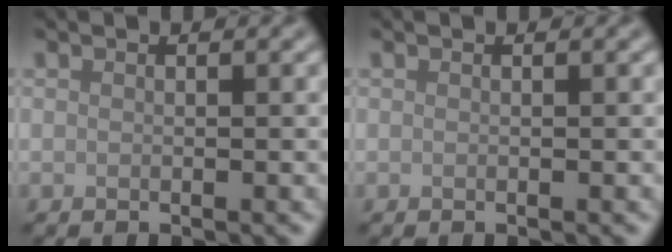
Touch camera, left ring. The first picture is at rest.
{"total": 0.0}